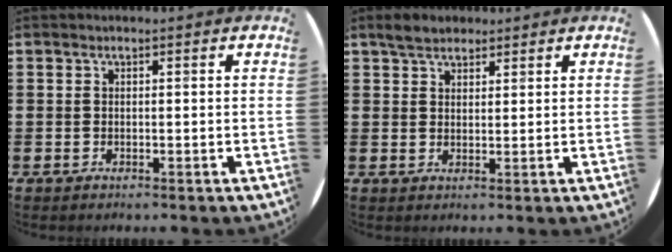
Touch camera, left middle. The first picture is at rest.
{"total": 3.1, "force": [2.8, 1.3, 0.8], "torque": [-0.013, 0.003, 0.051]}